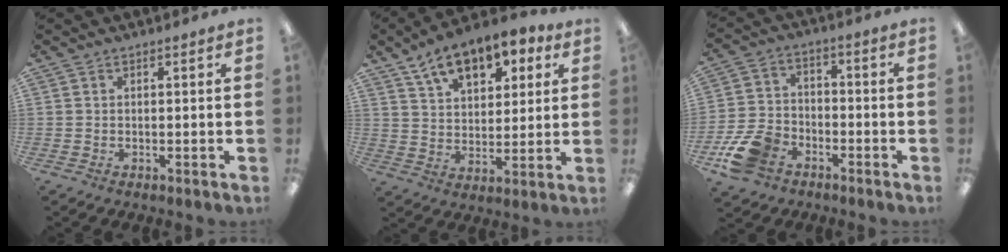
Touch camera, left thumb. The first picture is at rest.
{"total": 12.6, "force": [8.9, 6.8, 5.8], "torque": [-0.095, -0.043, 0.163]}
{"total": 10.7, "force": [-6.2, 7.1, 5.0], "torque": [-0.109, 0.039, -0.114]}